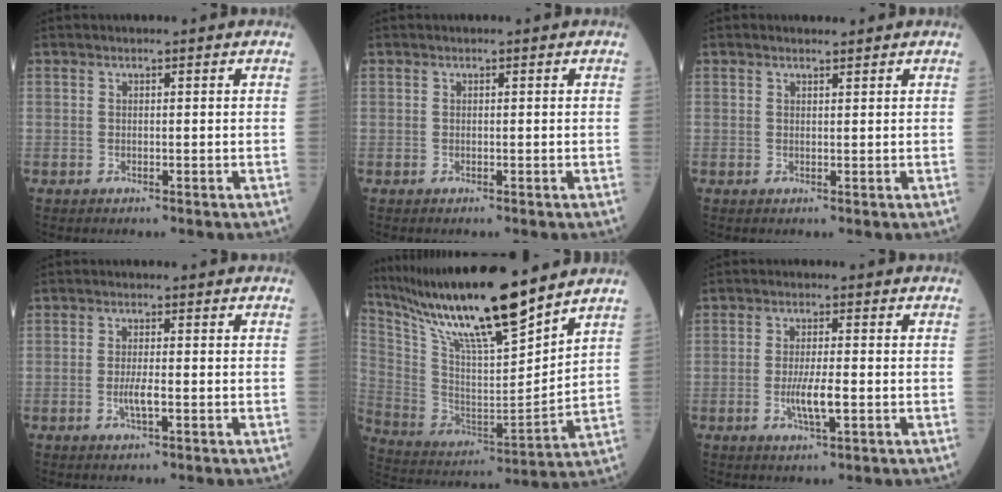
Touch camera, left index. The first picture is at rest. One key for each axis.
{"total": 0.0}
{"total": 0.8, "fx": 0.7, "fy": 0.1, "fz": 0.1, "tx": -0.010, "ty": -0.004, "tz": 0.012}
{"total": 2.5, "fx": -0.8, "fy": 0.2, "fz": 2.3, "tx": -0.049, "ty": -0.006, "tz": -0.016}
{"total": 20.0, "fx": 16.1, "fy": 1.3, "fz": 11.7, "tx": -0.217, "ty": -0.004, "tz": 0.299}
{"total": 4.5, "fx": -1.3, "fy": 0.5, "fz": 4.3, "tx": -0.087, "ty": -0.010, "tz": -0.022}